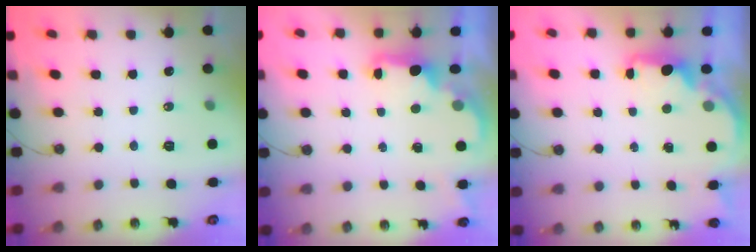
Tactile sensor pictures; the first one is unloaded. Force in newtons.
{"total": 2.3, "press": 2.2, "slide": 0.8}
{"total": 2.2, "press": 2.1, "slide": 0.6}